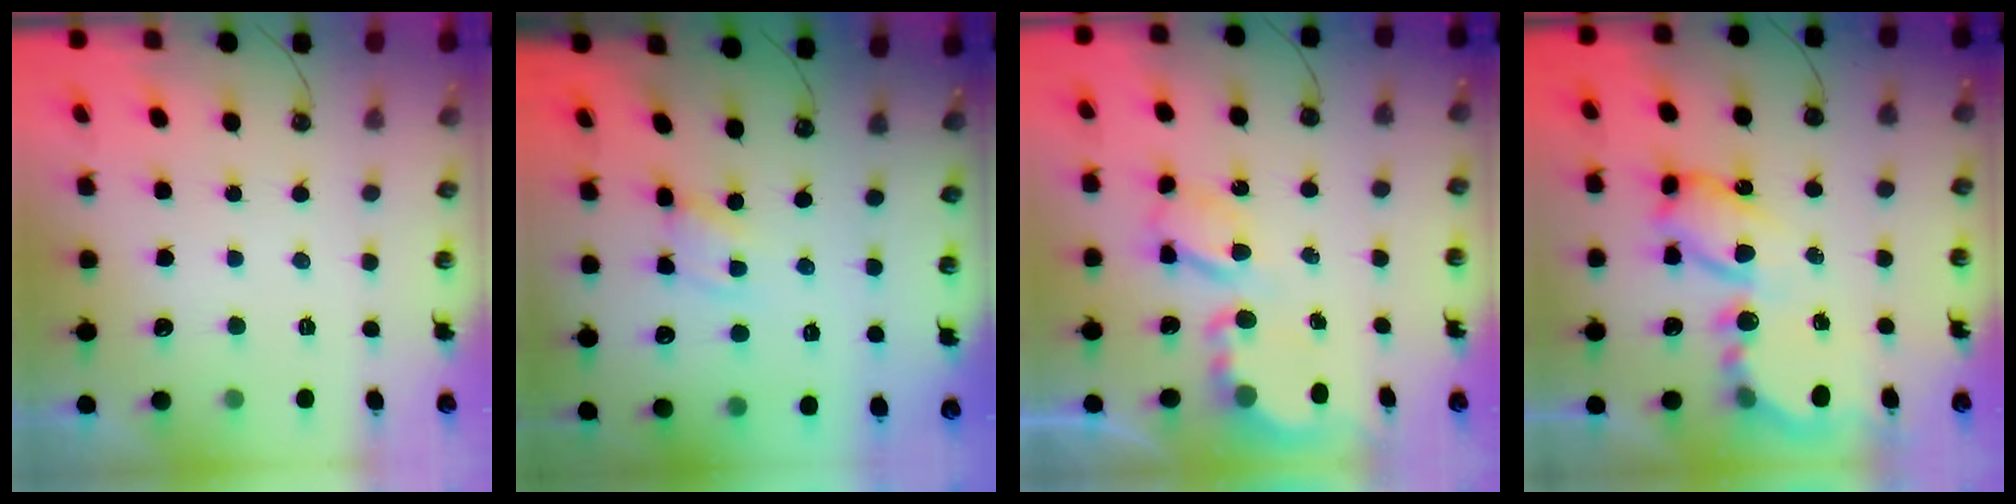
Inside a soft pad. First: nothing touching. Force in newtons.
{"total": 1.9, "press": 1.9, "slide": 0.2}
{"total": 6.4, "press": 6.4, "slide": 0.4}
{"total": 13.0, "press": 13.0, "slide": 0.9}